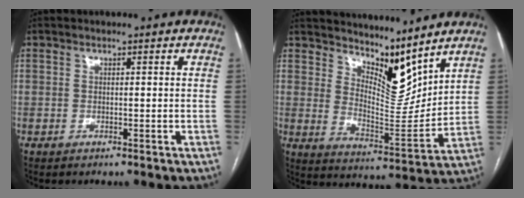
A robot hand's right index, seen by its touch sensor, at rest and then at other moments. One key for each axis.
{"total": 10.1, "fx": 8.7, "fy": 2.3, "fz": 4.6, "tx": -0.076, "ty": -0.023, "tz": 0.159}